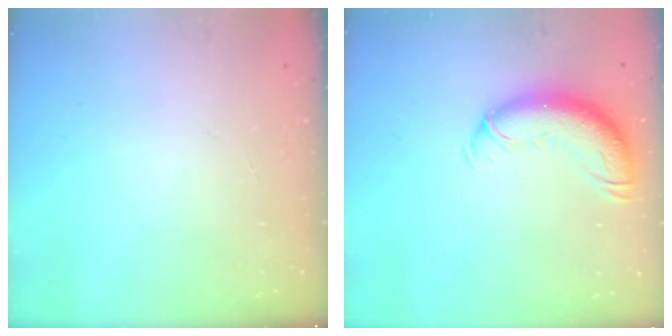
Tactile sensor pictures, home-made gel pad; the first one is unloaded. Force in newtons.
{"total": 13.1, "press": 12.7, "slide": 3.3}